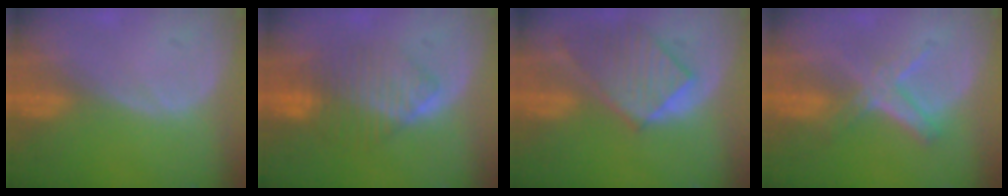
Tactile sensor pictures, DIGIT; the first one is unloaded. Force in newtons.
{"total": 7.7, "press": 7.5, "slide": 2.0}
{"total": 8.9, "press": 7.9, "slide": 4.1}
{"total": 5.8, "press": 5.4, "slide": 1.9}